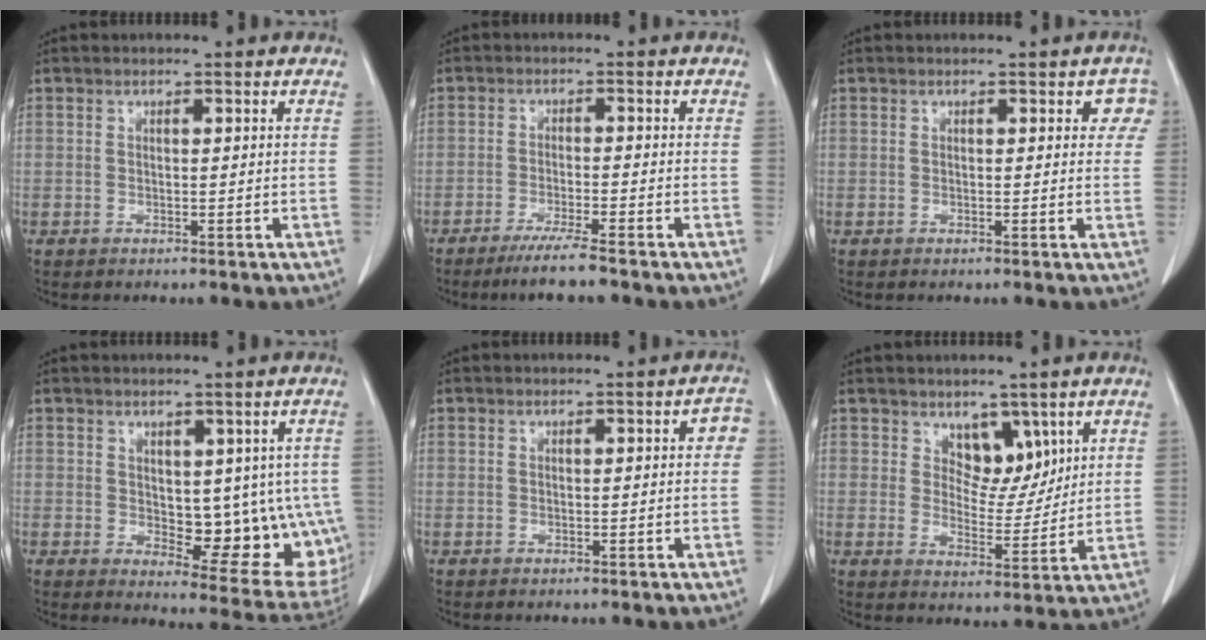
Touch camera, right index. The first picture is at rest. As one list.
[{"total": 5.4, "force": [-4.3, -0.6, 3.2], "torque": [-0.056, -0.014, -0.076]}, {"total": 2.8, "force": [1.2, 1.8, 1.8], "torque": [0.001, 0.009, 0.006]}, {"total": 13.0, "force": [-0.3, 6.3, 11.3], "torque": [-0.117, -0.006, 0.013]}, {"total": 2.0, "force": [0.3, 0.7, 1.8], "torque": [-0.011, 0.006, 0.000]}, {"total": 5.4, "force": [3.2, 3.1, 2.9], "torque": [-0.034, -0.005, 0.058]}]